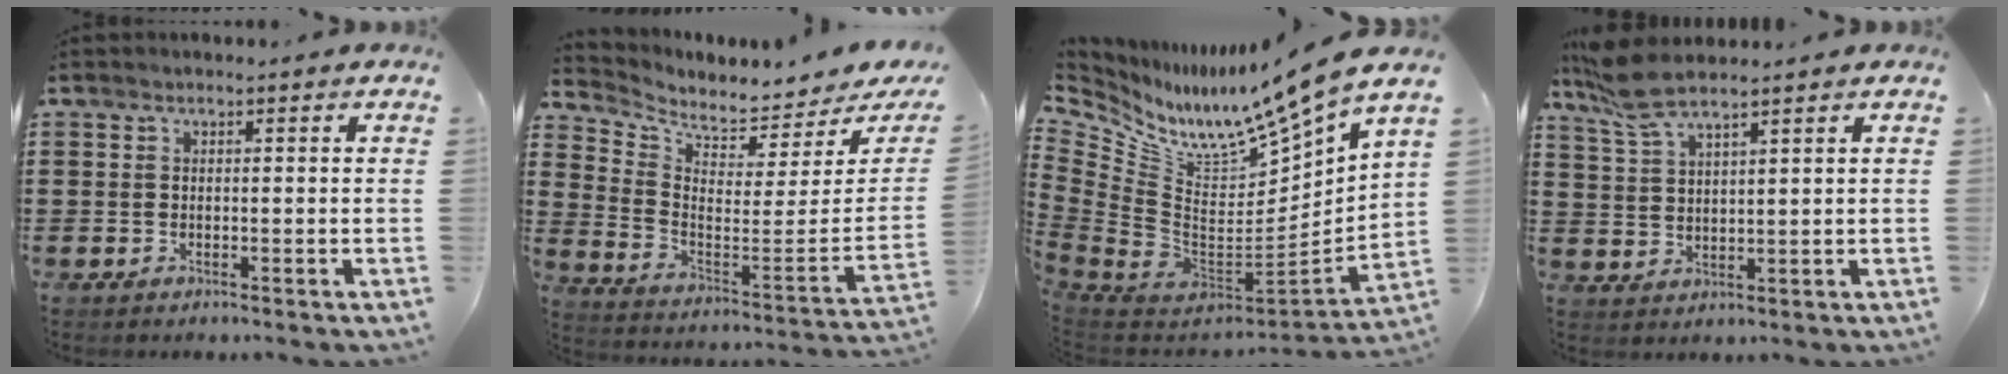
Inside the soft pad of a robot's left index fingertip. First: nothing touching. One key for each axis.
{"total": 4.2, "fx": 4.0, "fy": 0.2, "fz": 1.3, "tx": -0.053, "ty": -0.054, "tz": 0.065}
{"total": 10.3, "fx": 8.1, "fy": 2.0, "fz": 6.0, "tx": -0.116, "ty": -0.084, "tz": 0.122}
{"total": 6.0, "fx": 4.8, "fy": 0.9, "fz": 3.5, "tx": -0.083, "ty": -0.005, "tz": 0.089}